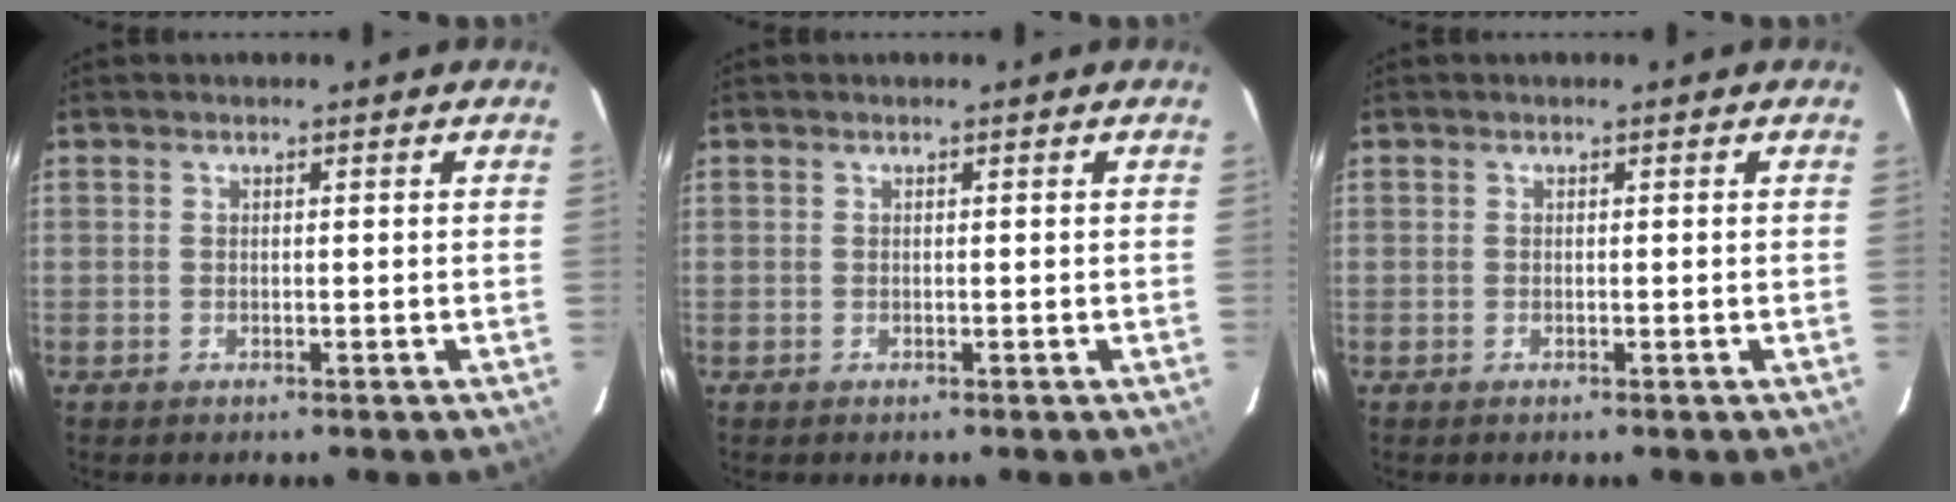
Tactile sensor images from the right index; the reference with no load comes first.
{"total": 0.0}
{"total": 0.0}